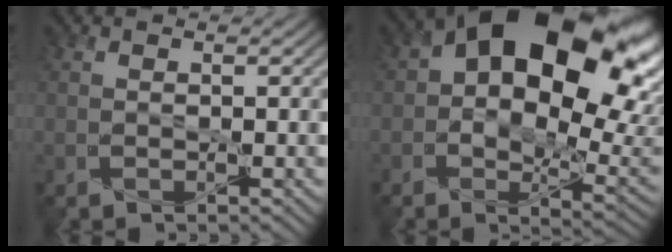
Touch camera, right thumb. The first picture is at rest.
{"total": 20.5, "force": [5.3, 12.4, 15.4], "torque": [-0.238, -0.008, 0.119]}